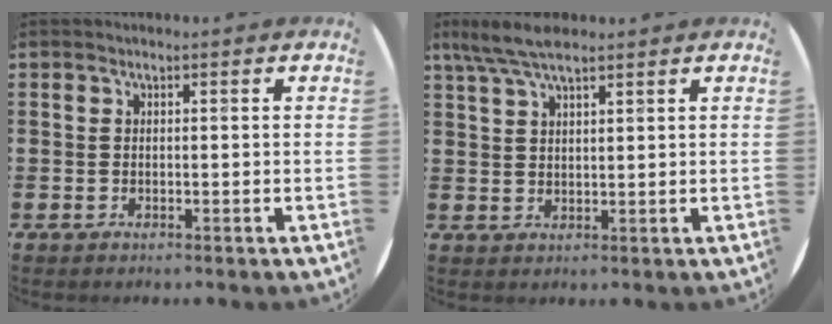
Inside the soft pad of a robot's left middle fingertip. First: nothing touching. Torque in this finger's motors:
{"motor_torque": [0.87, -0.78, 0.10, 0.07]}